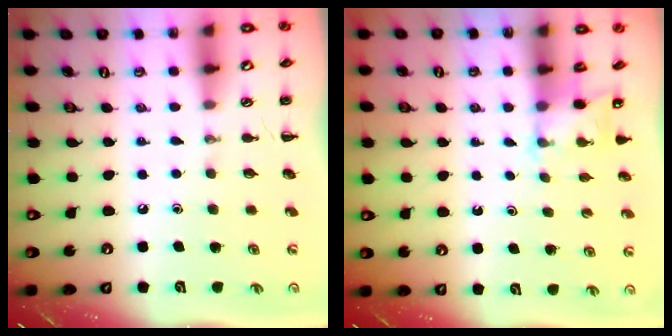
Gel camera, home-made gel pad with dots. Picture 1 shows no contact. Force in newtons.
{"total": 2.8, "press": 2.7, "slide": 0.9}